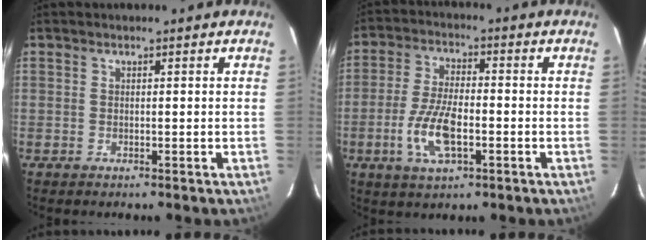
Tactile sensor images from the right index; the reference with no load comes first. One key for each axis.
{"total": 9.5, "fx": -3.1, "fy": 3.8, "fz": 8.2, "tx": -0.173, "ty": -0.002, "tz": -0.058}